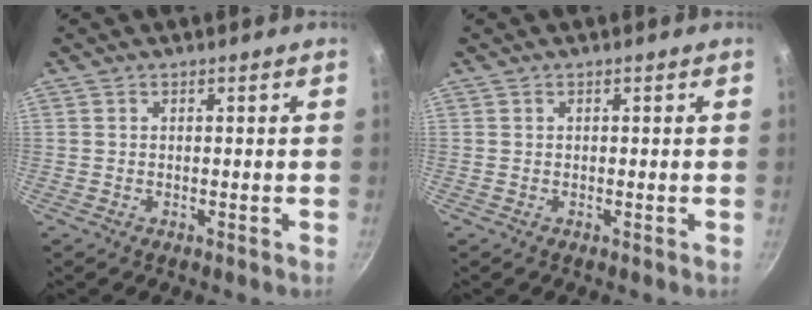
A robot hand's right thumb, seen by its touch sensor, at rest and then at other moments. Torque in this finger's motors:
{"motor_torque": [-0.01, 0.01, -0.15, 0.06, 0.02]}